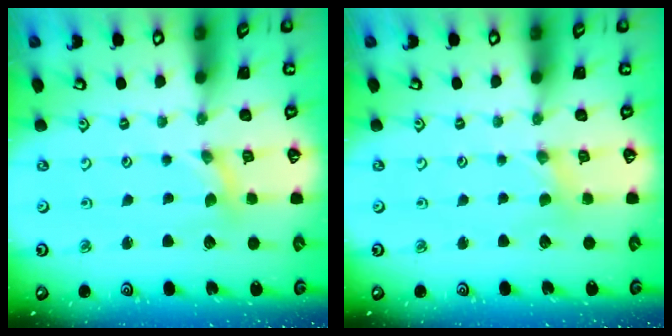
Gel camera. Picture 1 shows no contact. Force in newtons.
{"total": 2.1, "press": 2.0, "slide": 0.4}